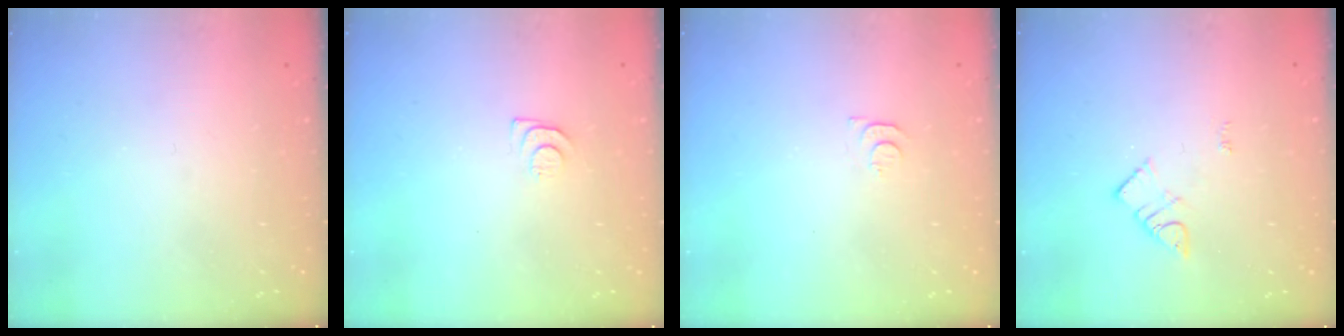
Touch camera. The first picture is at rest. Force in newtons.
{"total": 4.6, "press": 4.6, "slide": 0.7}
{"total": 3.7, "press": 3.6, "slide": 0.4}
{"total": 3.6, "press": 3.6, "slide": 0.4}